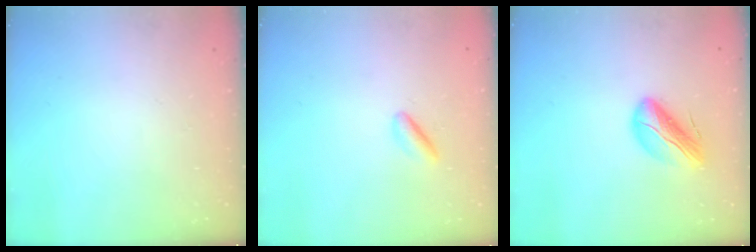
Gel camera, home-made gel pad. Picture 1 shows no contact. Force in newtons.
{"total": 3.2, "press": 3.1, "slide": 0.6}
{"total": 10.8, "press": 10.5, "slide": 2.6}